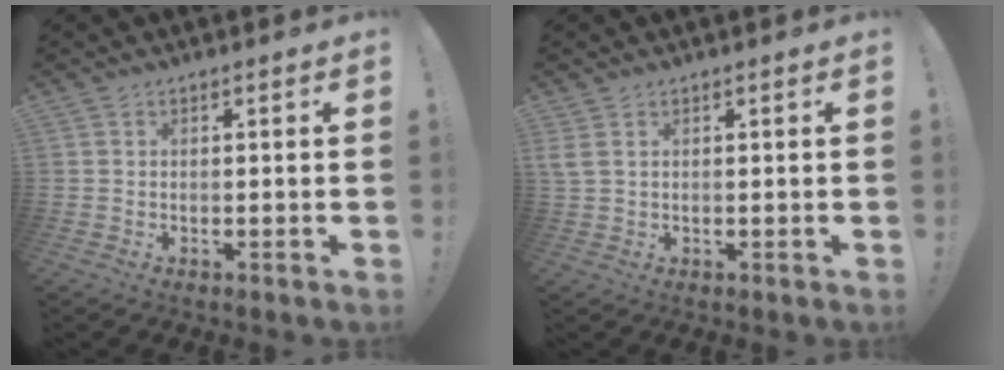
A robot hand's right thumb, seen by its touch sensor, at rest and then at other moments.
{"total": 1.9, "force": [0.9, 0.8, 1.5], "torque": [-0.030, 0.001, 0.018]}